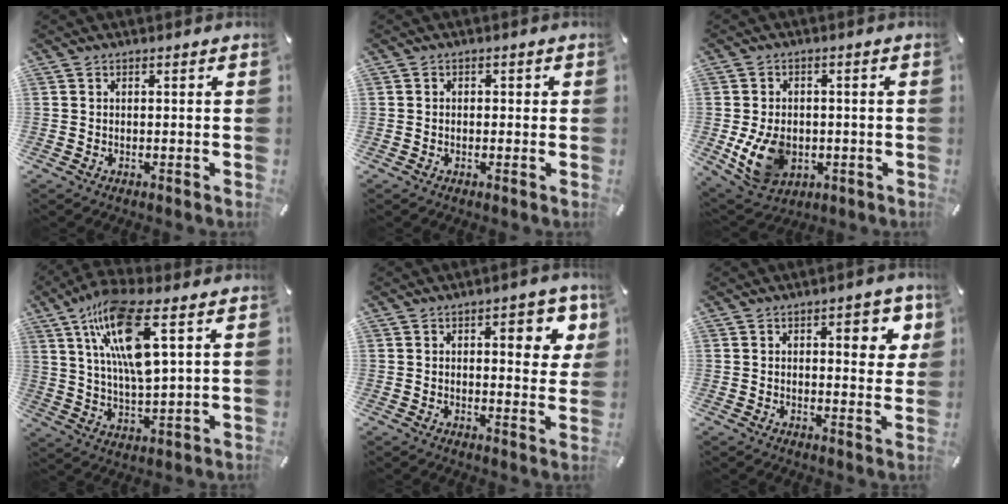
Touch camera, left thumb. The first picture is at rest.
{"total": 1.2, "force": [-0.4, 1.0, 0.3], "torque": [-0.007, 0.005, -0.011]}
{"total": 10.4, "force": [-1.7, 8.1, 6.3], "torque": [-0.125, 0.003, -0.030]}
{"total": 16.4, "force": [7.5, 5.1, 13.7], "torque": [-0.273, -0.017, 0.123]}
{"total": 8.6, "force": [3.3, 4.1, 6.8], "torque": [-0.069, -0.016, 0.046]}
{"total": 7.6, "force": [2.9, 3.8, 6.0], "torque": [-0.063, -0.012, 0.041]}